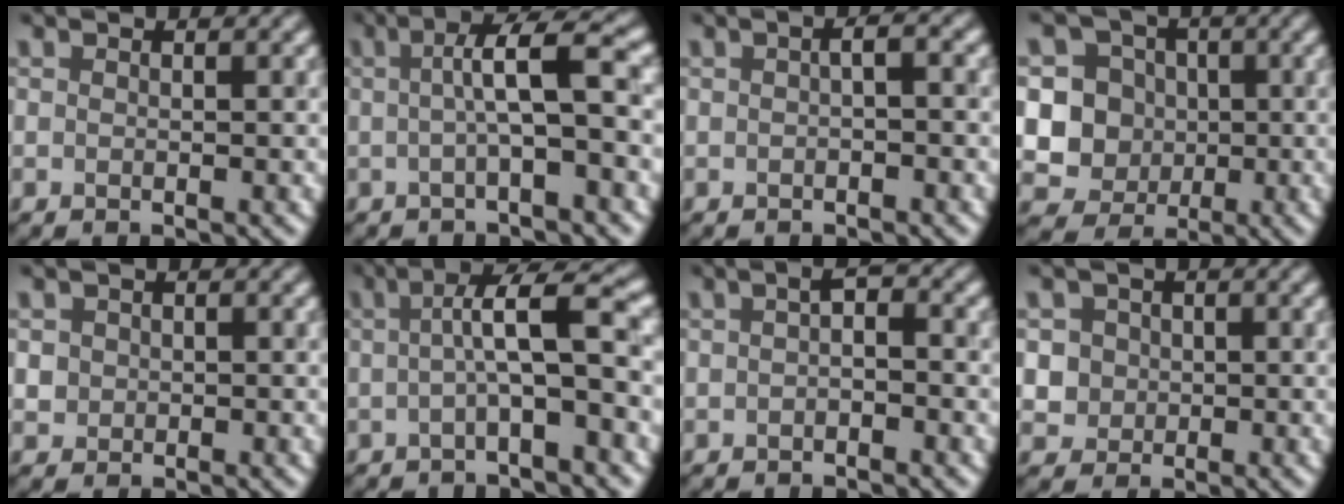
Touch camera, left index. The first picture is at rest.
{"total": 4.6, "force": [0.1, 0.7, 4.5], "torque": [-0.069, 0.016, -0.004]}
{"total": 1.5, "force": [-0.1, 0.3, 1.5], "torque": [-0.019, 0.007, -0.003]}
{"total": 7.2, "force": [0.1, 6.9, 1.9], "torque": [-0.035, 0.024, -0.018]}
{"total": 1.1, "force": [0.1, 1.1, 0.0], "torque": [0.012, 0.001, 0.003]}
{"total": 5.1, "force": [0.1, 0.9, 5.1], "torque": [-0.080, 0.025, -0.007]}
{"total": 1.3, "force": [-0.3, 0.3, 1.2], "torque": [-0.021, 0.004, -0.007]}
{"total": 3.9, "force": [0.9, 3.7, 1.1], "torque": [-0.004, 0.029, 0.005]}